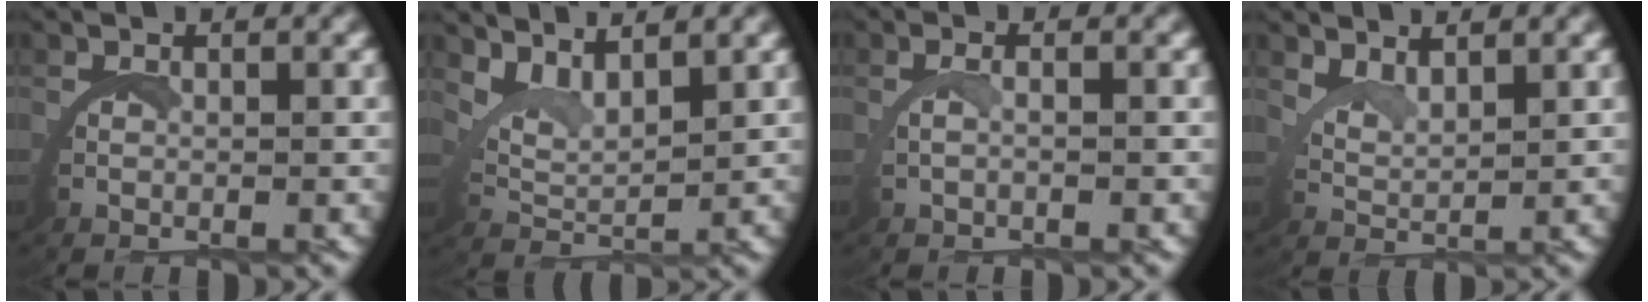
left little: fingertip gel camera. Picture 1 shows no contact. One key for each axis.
{"total": 4.4, "fx": 3.4, "fy": 1.8, "fz": 2.1, "tx": -0.059, "ty": -0.001, "tz": 0.055}
{"total": 1.1, "fx": -0.2, "fy": -0.2, "fz": 1.1, "tx": -0.030, "ty": 0.001, "tz": 0.002}
{"total": 2.8, "fx": 2.7, "fy": 0.1, "fz": 0.8, "tx": -0.028, "ty": -0.005, "tz": 0.050}